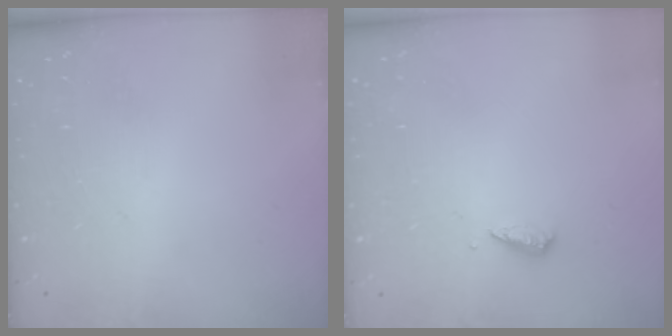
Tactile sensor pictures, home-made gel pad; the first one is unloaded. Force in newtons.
{"total": 3.1, "press": 3.1, "slide": 0.2}